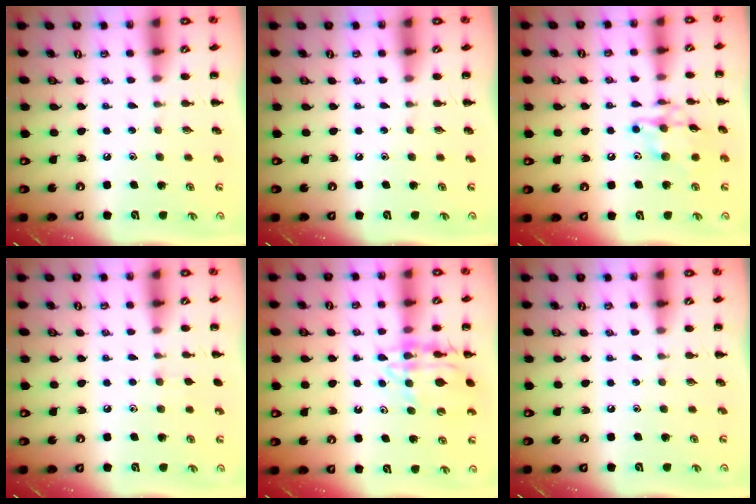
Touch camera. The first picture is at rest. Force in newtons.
{"total": 0.0}
{"total": 13.2, "press": 13.2, "slide": 0.7}
{"total": 4.3, "press": 3.9, "slide": 1.7}
{"total": 13.1, "press": 13.0, "slide": 2.2}
{"total": 0.0}